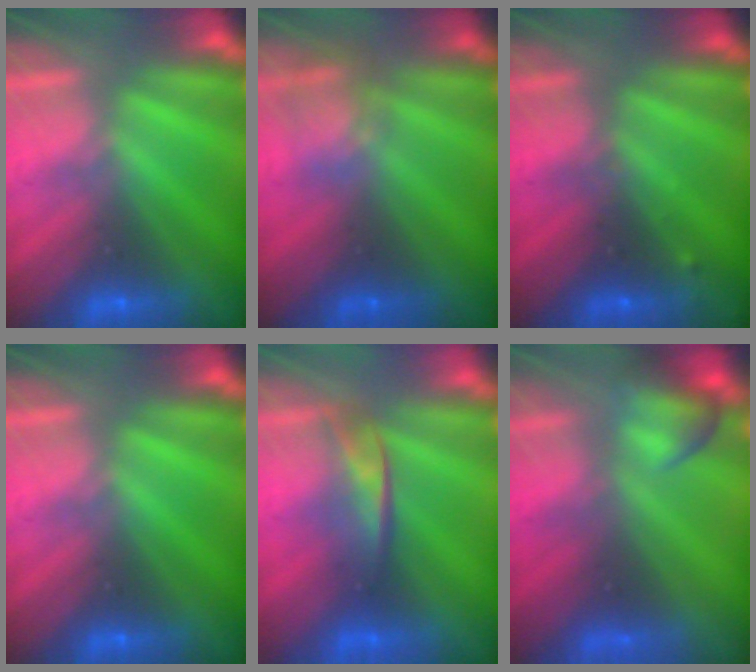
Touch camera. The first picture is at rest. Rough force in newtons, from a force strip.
{"total": 2.3}
{"total": 2.7}
{"total": 0.0}
{"total": 2.1}
{"total": 7.4}